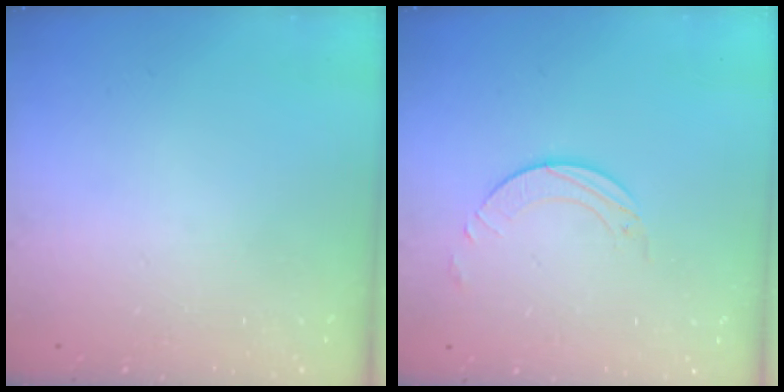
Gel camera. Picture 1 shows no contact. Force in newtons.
{"total": 1.7, "press": 1.7, "slide": 0.2}